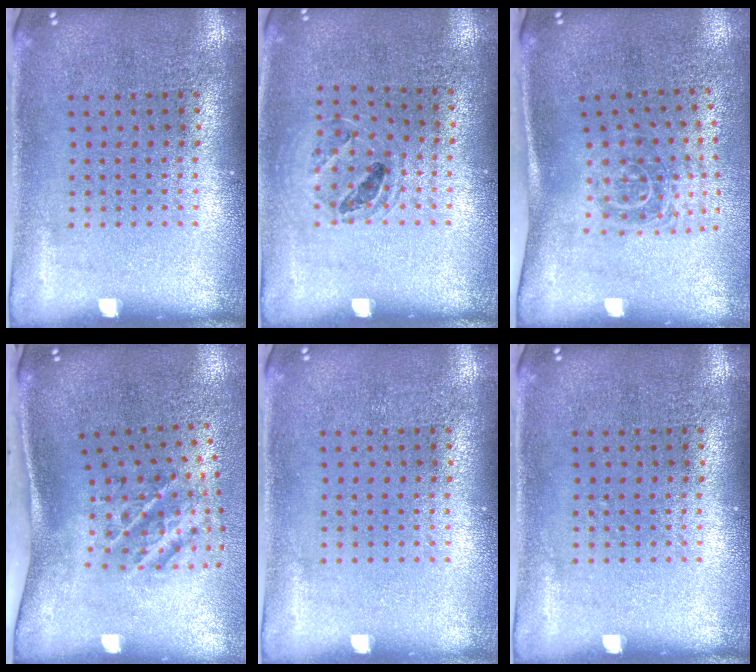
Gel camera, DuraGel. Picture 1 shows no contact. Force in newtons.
{"total": 1.0, "press": 0.9, "slide": 0.2}
{"total": 1.7, "press": 1.2, "slide": 1.3}
{"total": 2.3, "press": 1.3, "slide": 1.9}
{"total": 0.0}
{"total": 0.0}